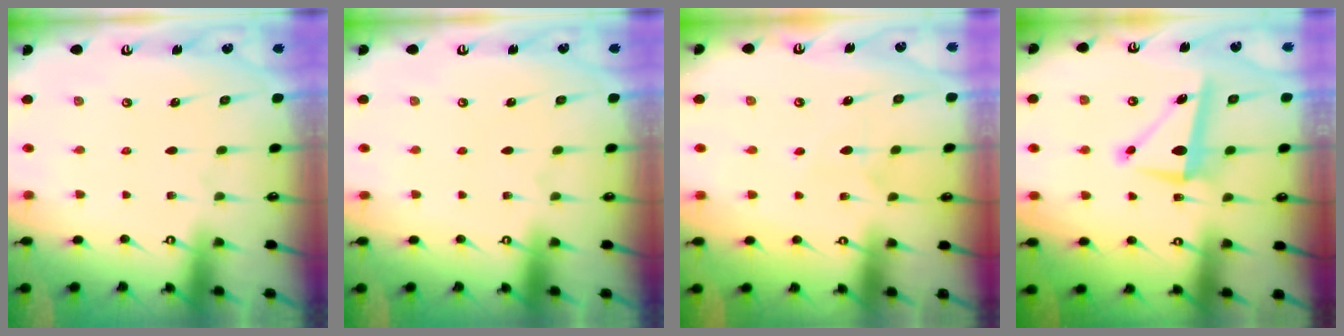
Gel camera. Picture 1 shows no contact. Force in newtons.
{"total": 0.0}
{"total": 6.8, "press": 6.8, "slide": 0.4}
{"total": 8.9, "press": 8.6, "slide": 2.2}